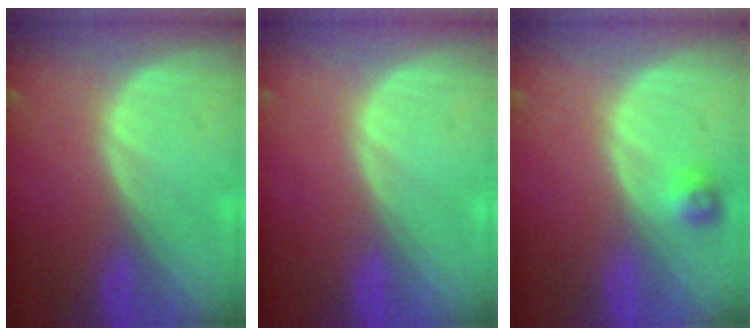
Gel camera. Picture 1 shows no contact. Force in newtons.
{"total": 0.0}
{"total": 2.5, "press": 2.3, "slide": 1.0}